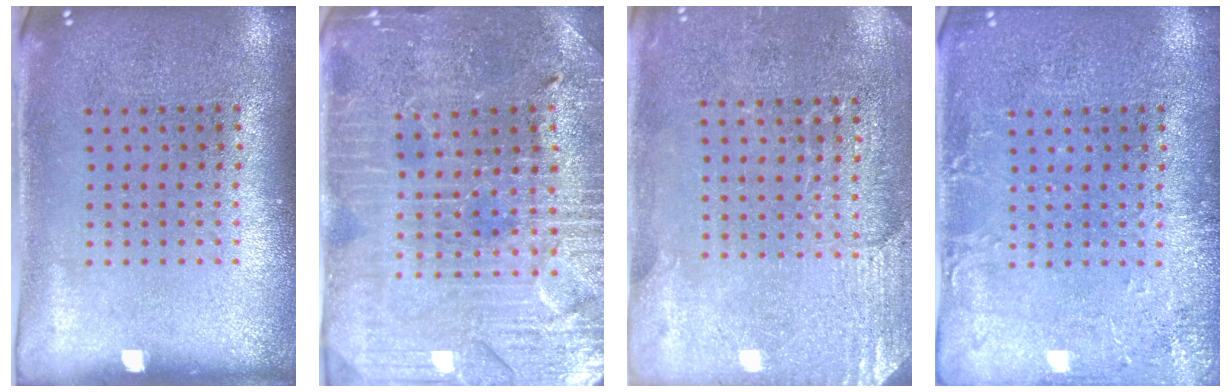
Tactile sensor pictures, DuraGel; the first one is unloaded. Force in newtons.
{"total": 3.3, "press": 3.3, "slide": 0.6}
{"total": 2.8, "press": 2.6, "slide": 1.0}
{"total": 2.2, "press": 2.2, "slide": 0.3}